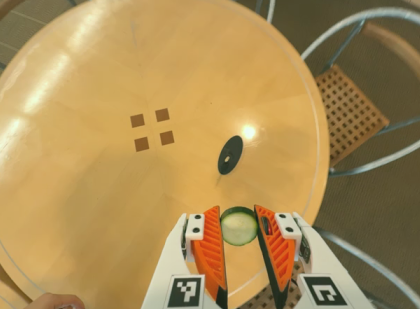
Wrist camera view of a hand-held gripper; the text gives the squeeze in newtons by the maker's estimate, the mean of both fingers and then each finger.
{"total": 7.1, "left": 7.0, "right": 7.2}